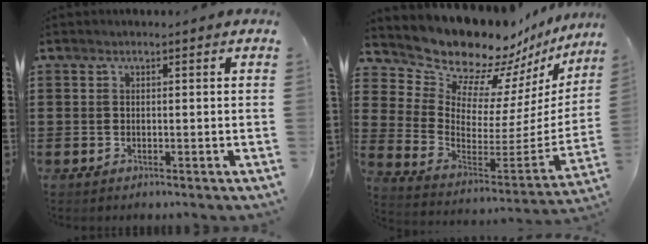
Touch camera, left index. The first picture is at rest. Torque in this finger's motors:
{"motor_torque": [0.66, -0.76, 1.05, 0.14]}